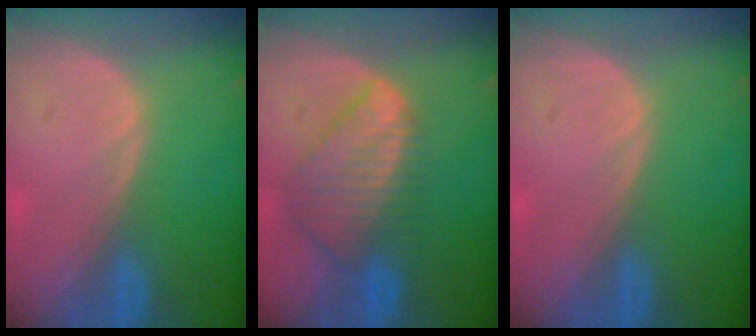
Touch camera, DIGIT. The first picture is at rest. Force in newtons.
{"total": 9.0, "press": 7.7, "slide": 4.7}
{"total": 0.0}